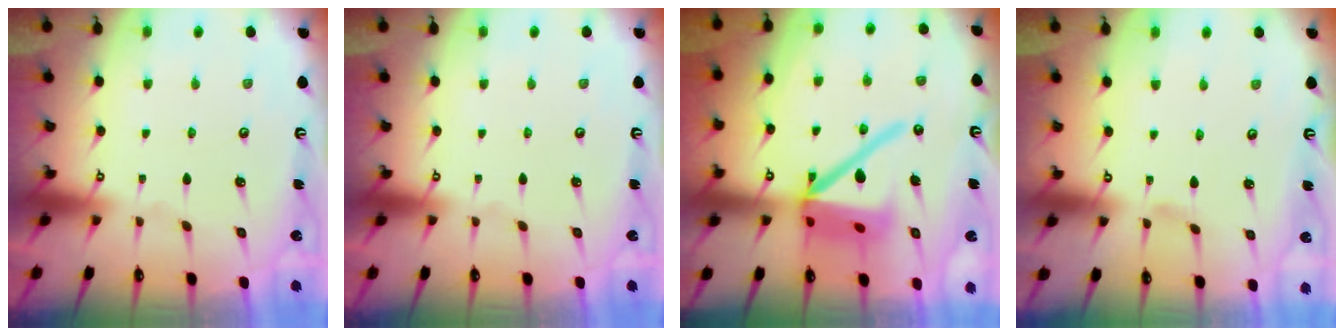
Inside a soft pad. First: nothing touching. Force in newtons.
{"total": 0.0}
{"total": 16.3, "press": 16.1, "slide": 2.2}
{"total": 3.0, "press": 3.0, "slide": 0.4}